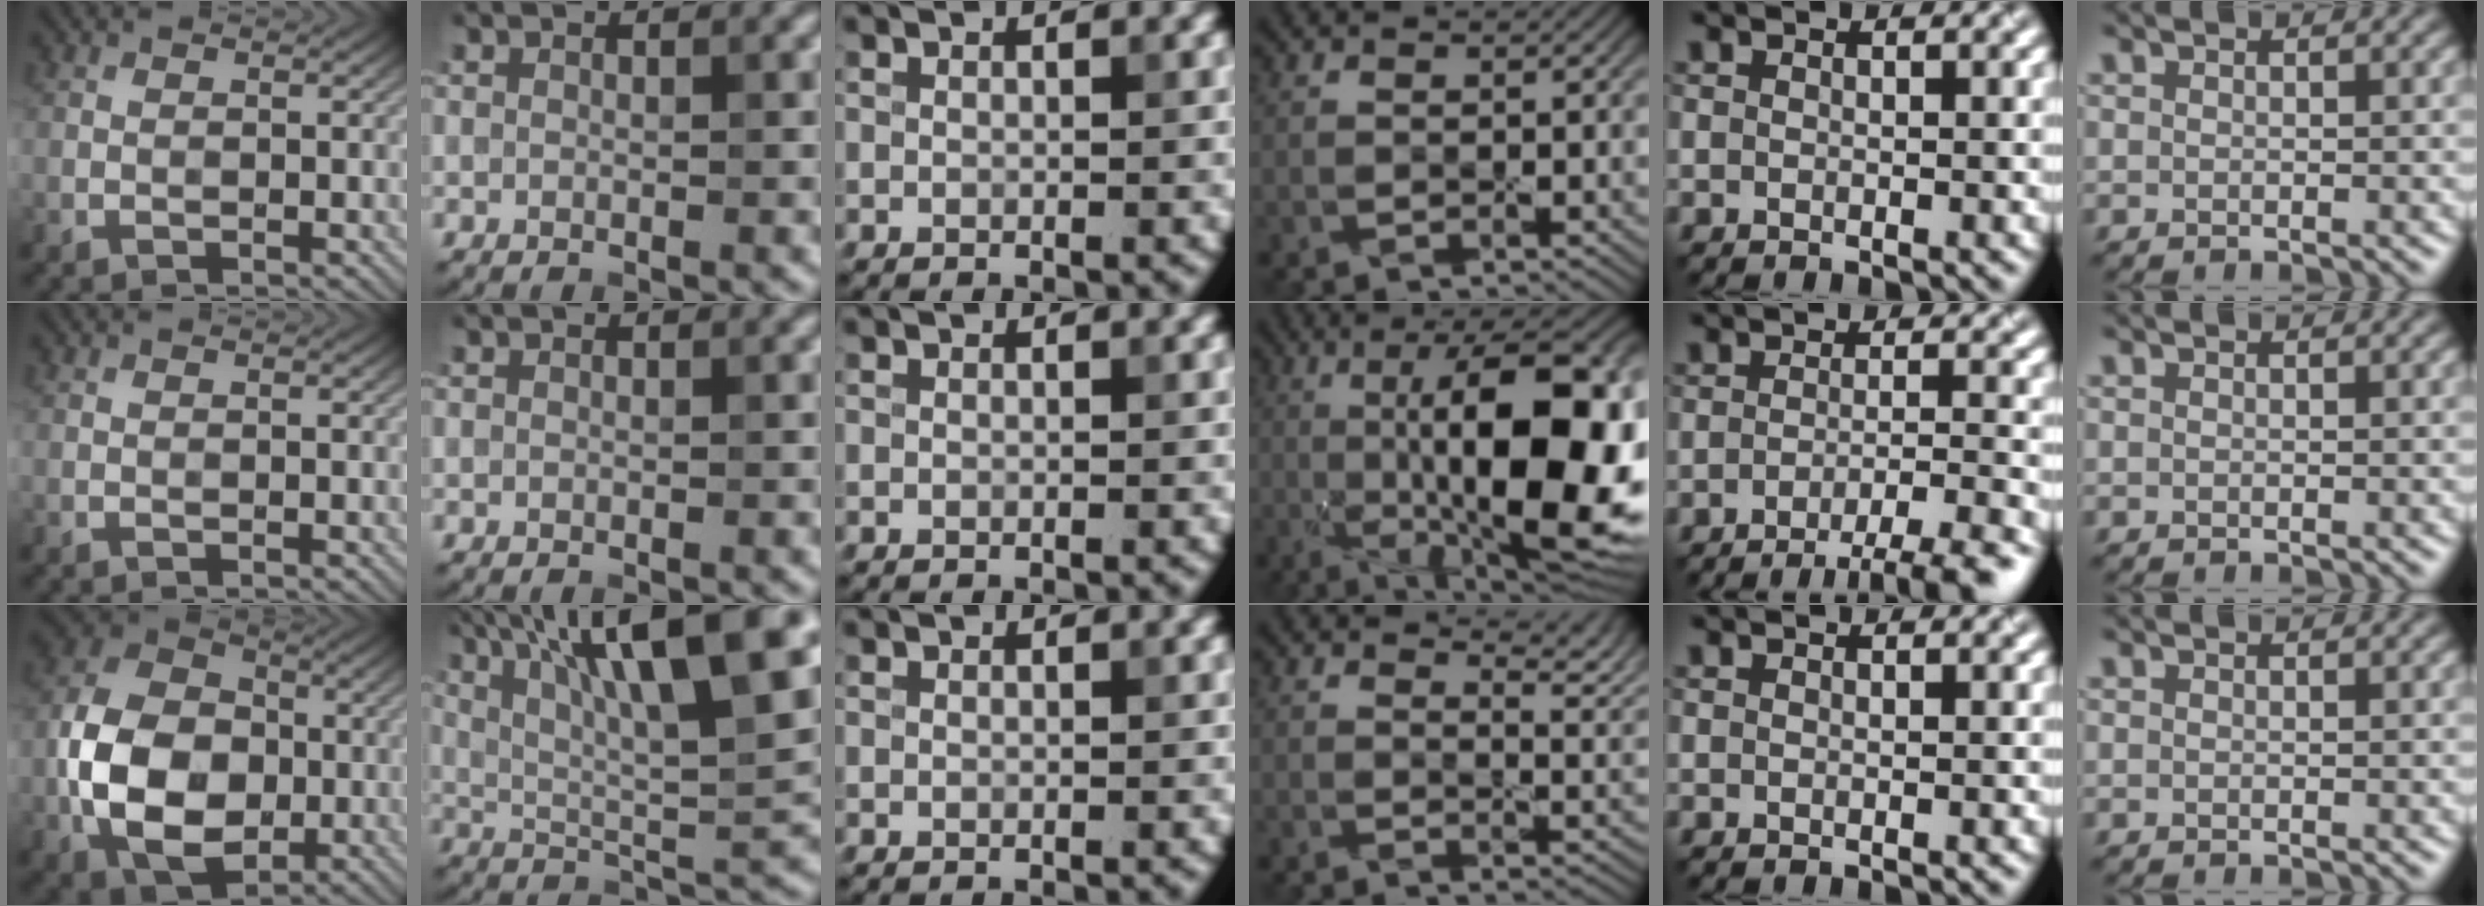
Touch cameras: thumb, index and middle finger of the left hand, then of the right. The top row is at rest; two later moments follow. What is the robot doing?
{"motion": "peel", "object": "plastic wrap"}